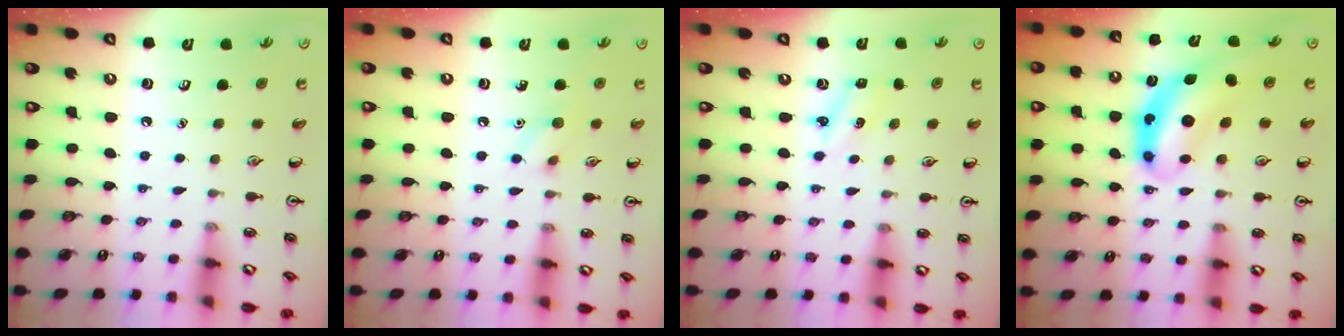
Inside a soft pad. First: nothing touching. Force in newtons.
{"total": 6.3, "press": 6.2, "slide": 1.1}
{"total": 2.5, "press": 2.3, "slide": 0.9}
{"total": 8.8, "press": 8.4, "slide": 2.7}